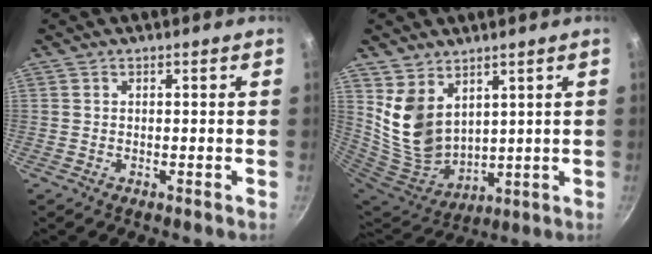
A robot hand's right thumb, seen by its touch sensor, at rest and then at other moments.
{"total": 12.1, "force": [5.9, 8.2, 6.7], "torque": [-0.110, -0.058, 0.135]}